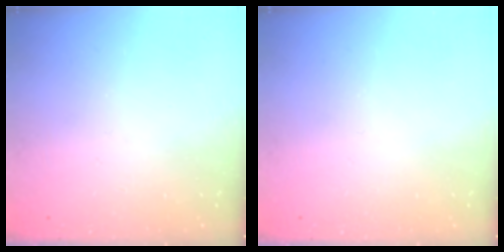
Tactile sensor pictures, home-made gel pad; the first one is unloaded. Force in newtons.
{"total": 0.0}